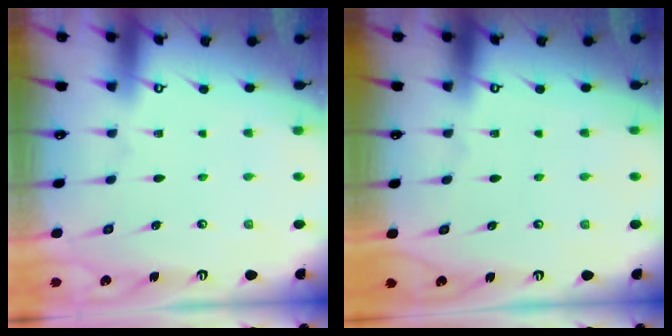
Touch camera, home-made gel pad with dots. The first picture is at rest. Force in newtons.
{"total": 0.0}